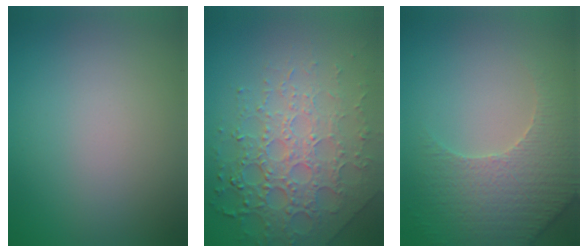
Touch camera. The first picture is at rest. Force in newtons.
{"total": 8.0, "press": 5.6, "slide": 5.8}
{"total": 4.6, "press": 4.3, "slide": 1.4}